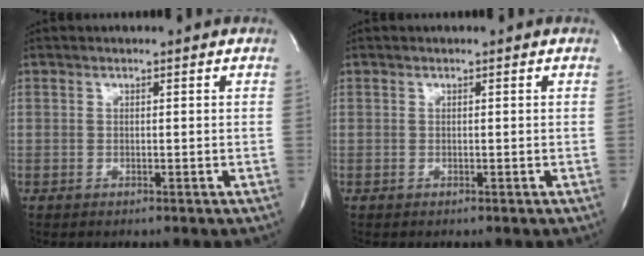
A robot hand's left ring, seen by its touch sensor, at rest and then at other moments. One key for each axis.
{"total": 0.0}